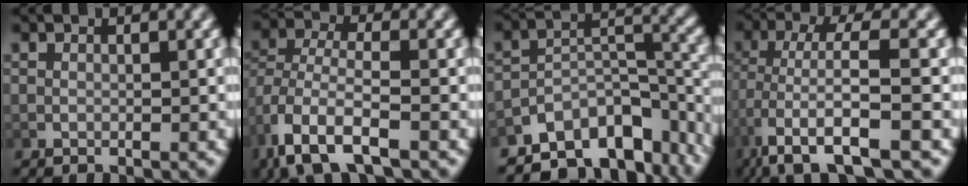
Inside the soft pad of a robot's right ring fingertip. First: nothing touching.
{"total": 4.5, "force": [-1.7, 2.4, 3.5], "torque": [-0.098, -0.032, -0.012]}
{"total": 11.0, "force": [-7.1, 5.7, 6.1], "torque": [-0.084, -0.026, -0.100]}
{"total": 7.8, "force": [-4.8, 2.9, 5.3], "torque": [-0.118, -0.038, -0.053]}